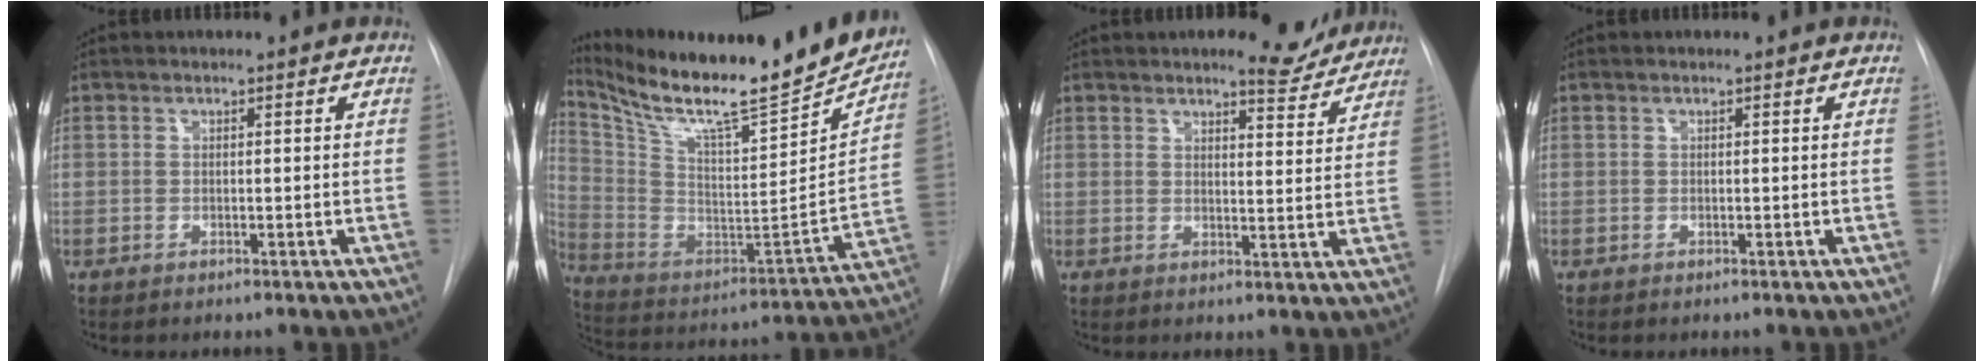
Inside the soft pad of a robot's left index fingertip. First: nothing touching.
{"total": 25.9, "force": [22.6, 2.2, 12.4], "torque": [-0.224, -0.061, 0.345]}
{"total": 6.4, "force": [5.9, 1.6, 2.1], "torque": [-0.022, -0.011, 0.067]}
{"total": 0.0}